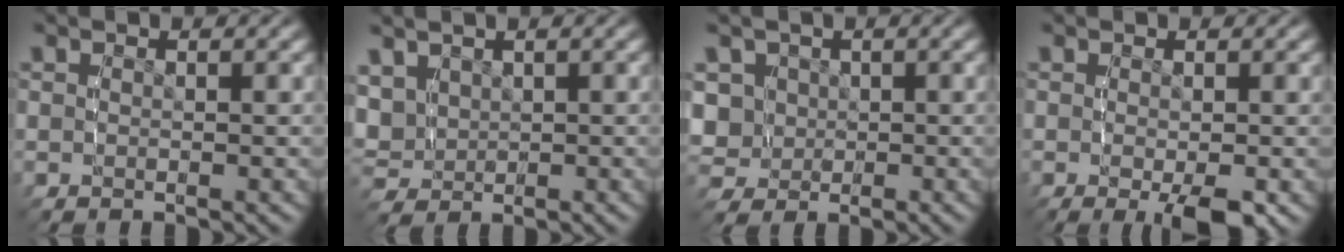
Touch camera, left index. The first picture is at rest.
{"total": 4.2, "force": [1.8, 3.3, 1.9], "torque": [-0.060, -0.004, 0.031]}
{"total": 6.9, "force": [0.3, 6.3, 2.9], "torque": [-0.091, -0.015, -0.003]}
{"total": 2.7, "force": [-1.0, 0.5, 2.5], "torque": [-0.037, -0.011, -0.014]}